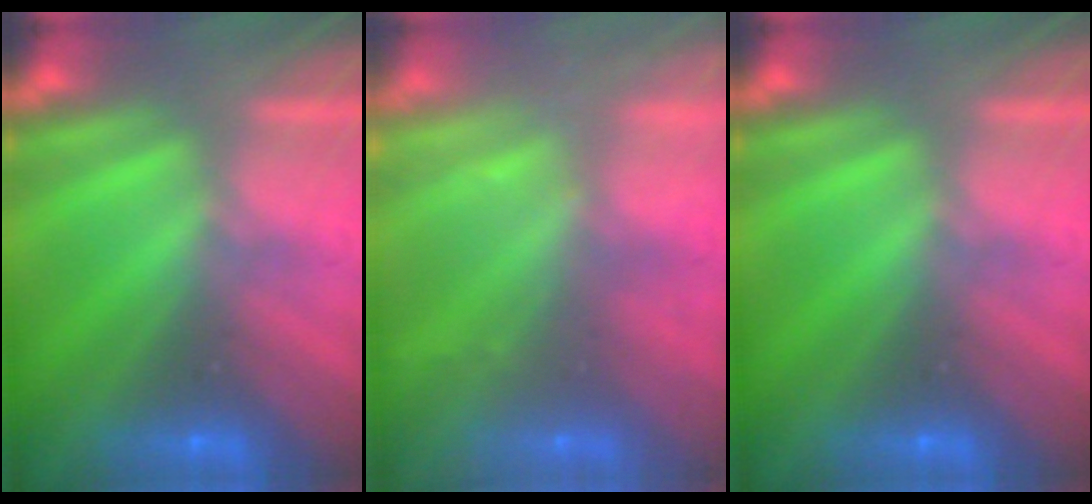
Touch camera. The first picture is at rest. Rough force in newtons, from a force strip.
{"total": 2.3}
{"total": 0.0}